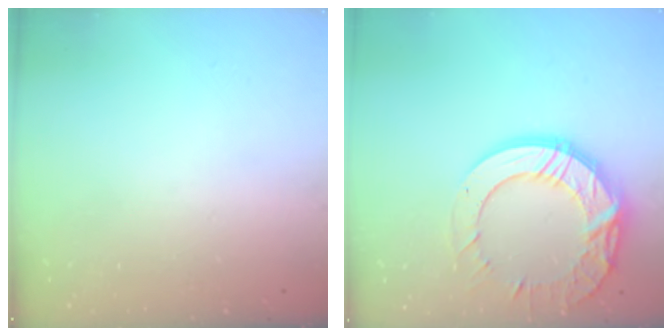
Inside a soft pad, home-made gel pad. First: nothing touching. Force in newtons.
{"total": 17.0, "press": 17.0, "slide": 1.2}